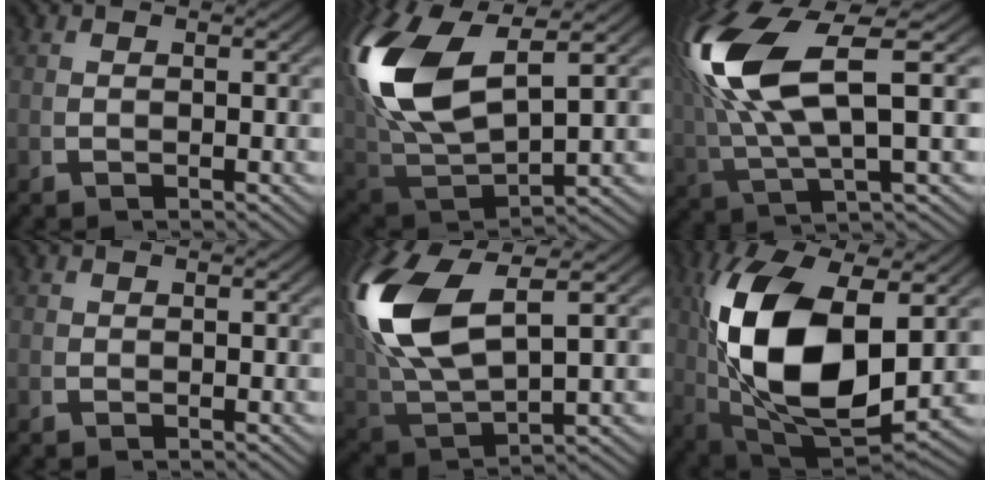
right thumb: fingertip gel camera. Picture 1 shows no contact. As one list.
[{"total": 14.6, "force": [1.7, 9.5, 11.0], "torque": [-0.264, -0.034, 0.045]}, {"total": 12.6, "force": [1.2, 6.8, 10.6], "torque": [-0.226, -0.019, 0.034]}, {"total": 0.0}, {"total": 13.1, "force": [1.9, 8.1, 10.1], "torque": [-0.239, -0.027, 0.049]}, {"total": 17.6, "force": [0.1, 10.0, 14.4], "torque": [-0.323, -0.063, 0.042]}]